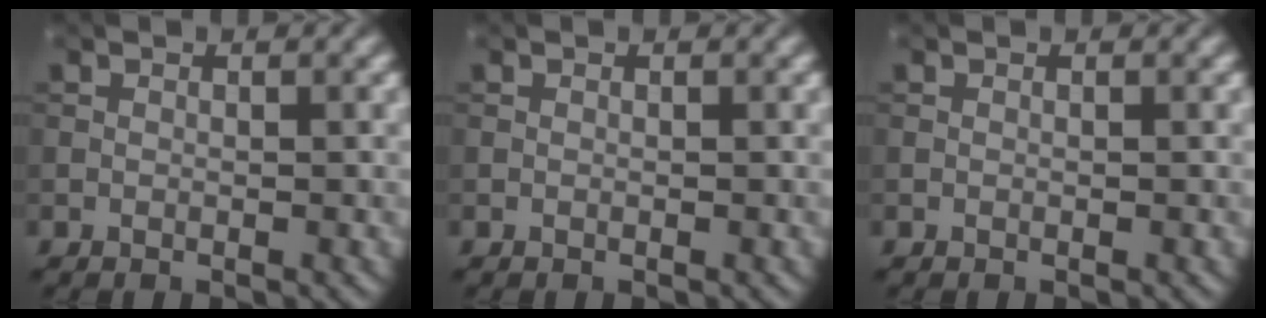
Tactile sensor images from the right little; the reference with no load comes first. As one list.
[{"total": 0.0}, {"total": 0.0}]